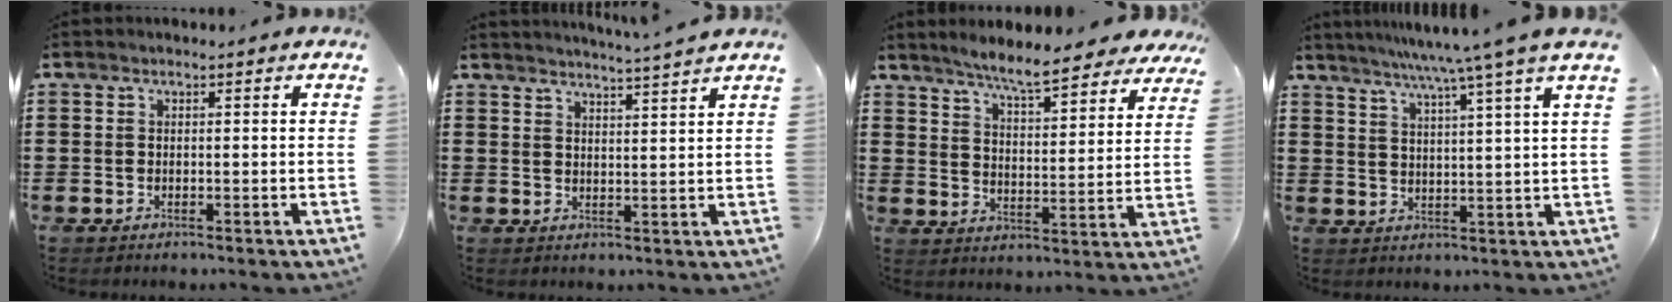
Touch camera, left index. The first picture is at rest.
{"total": 3.4, "force": [3.2, -0.9, 0.5], "torque": [-0.019, -0.017, 0.058]}
{"total": 7.0, "force": [6.4, -0.2, 3.0], "torque": [-0.073, -0.032, 0.109]}
{"total": 6.9, "force": [5.4, -1.8, 4.0], "torque": [-0.091, -0.027, 0.086]}